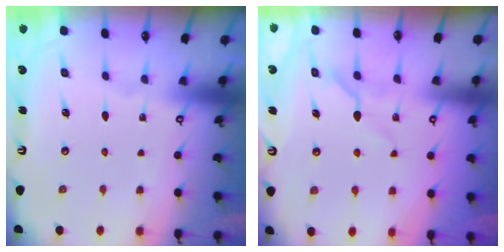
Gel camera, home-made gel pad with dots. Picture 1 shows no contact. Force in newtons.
{"total": 6.6, "press": 6.6, "slide": 0.6}